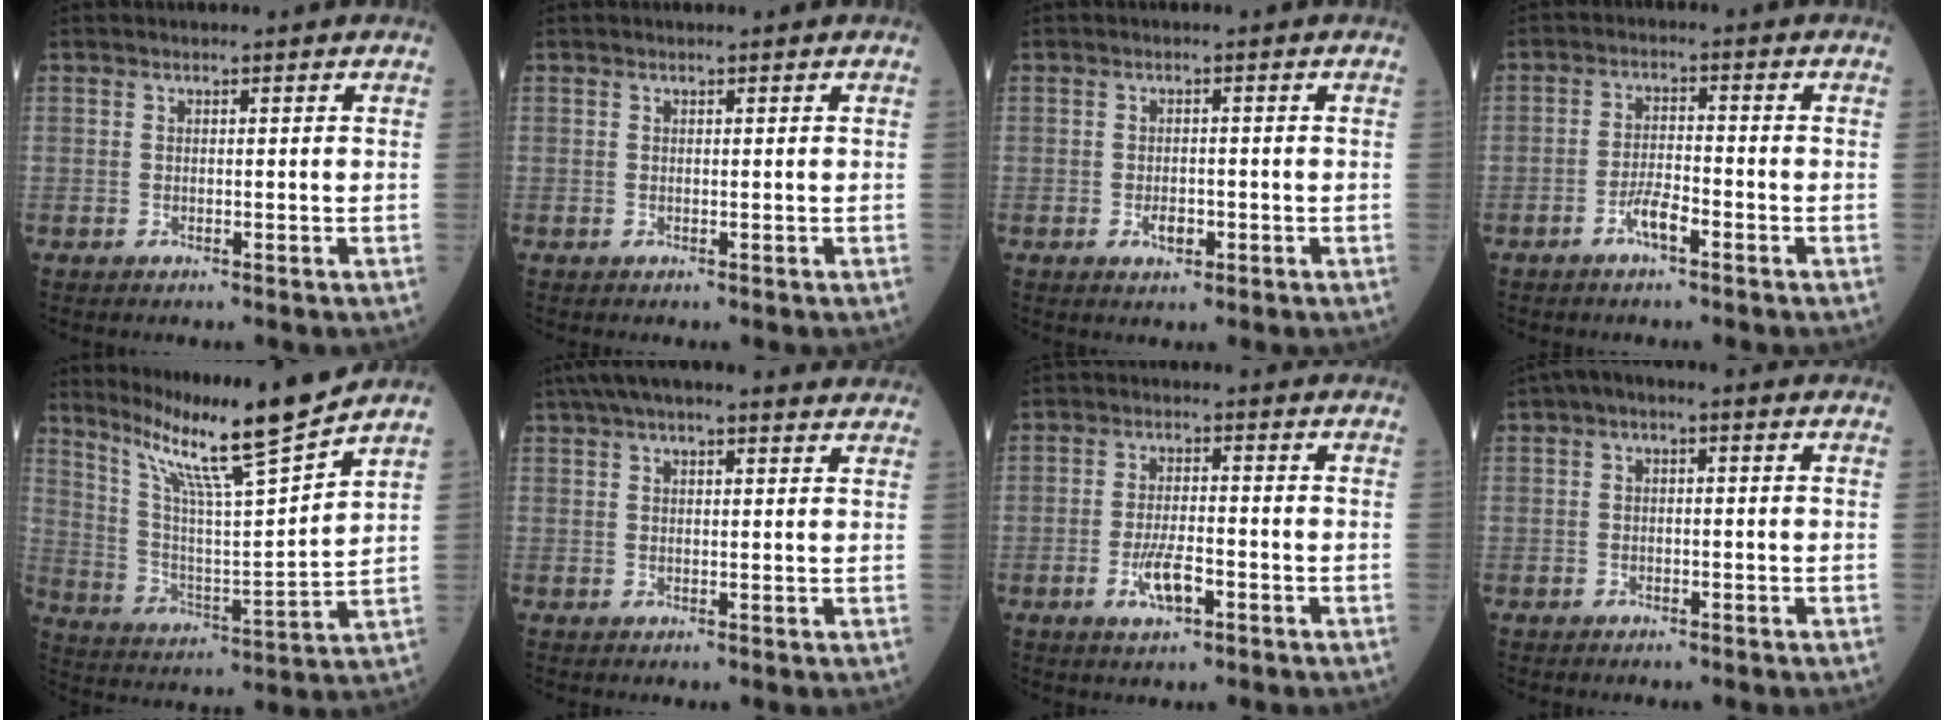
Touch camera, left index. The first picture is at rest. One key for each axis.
{"total": 0.0}
{"total": 2.1, "fx": -1.0, "fy": 1.1, "fz": 1.5, "tx": -0.025, "ty": 0.000, "tz": -0.013}
{"total": 3.6, "fx": -2.3, "fy": 0.6, "fz": 2.6, "tx": -0.050, "ty": 0.000, "tz": -0.047}
{"total": 15.6, "fx": 12.9, "fy": -1.6, "fz": 8.7, "tx": -0.157, "ty": -0.017, "tz": 0.223}
{"total": 12.6, "fx": 10.3, "fy": 2.8, "fz": 6.8, "tx": -0.108, "ty": 0.055, "tz": 0.137}
{"total": 4.8, "fx": -2.2, "fy": 1.4, "fz": 4.1, "tx": -0.081, "ty": -0.004, "tz": -0.040}
{"total": 2.7, "fx": 0.4, "fy": 1.1, "fz": 2.4, "tx": -0.037, "ty": 0.012, "tz": -0.001}